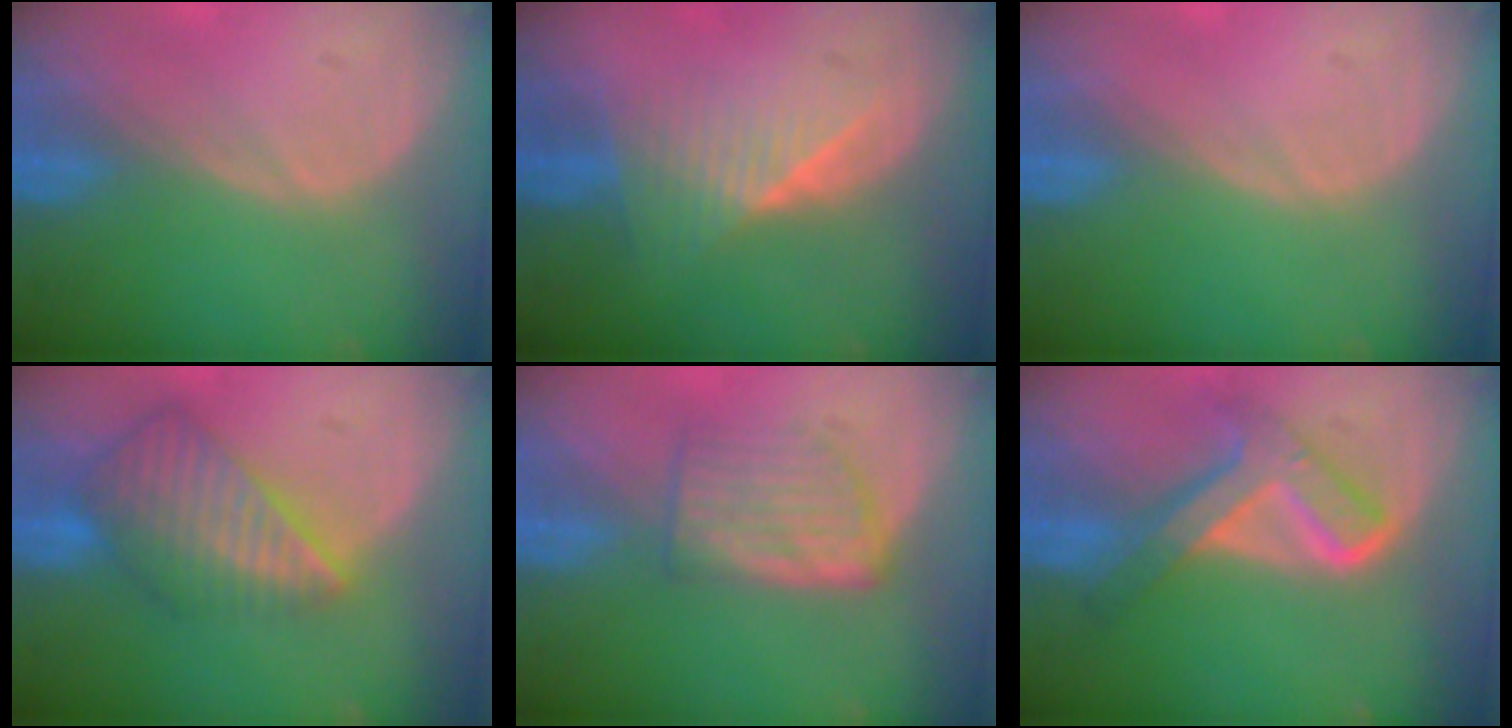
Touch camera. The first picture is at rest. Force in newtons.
{"total": 6.3, "press": 5.9, "slide": 2.3}
{"total": 0.0}
{"total": 8.7, "press": 7.6, "slide": 4.3}
{"total": 5.9, "press": 5.4, "slide": 2.4}
{"total": 7.2, "press": 7.2, "slide": 0.3}